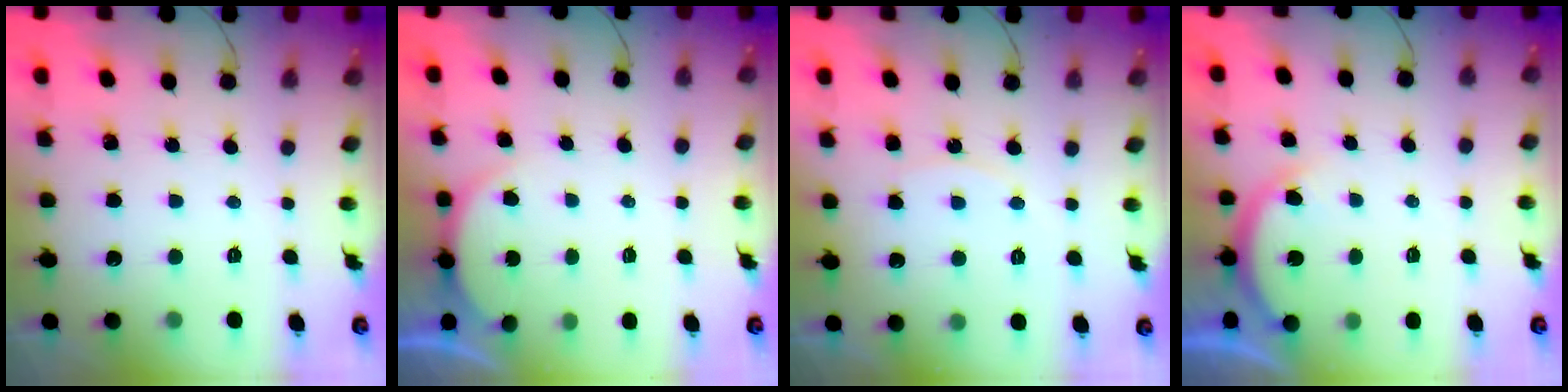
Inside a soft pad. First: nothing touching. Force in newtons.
{"total": 2.3, "press": 2.2, "slide": 0.6}
{"total": 5.8, "press": 5.7, "slide": 0.5}
{"total": 4.4, "press": 4.3, "slide": 0.7}